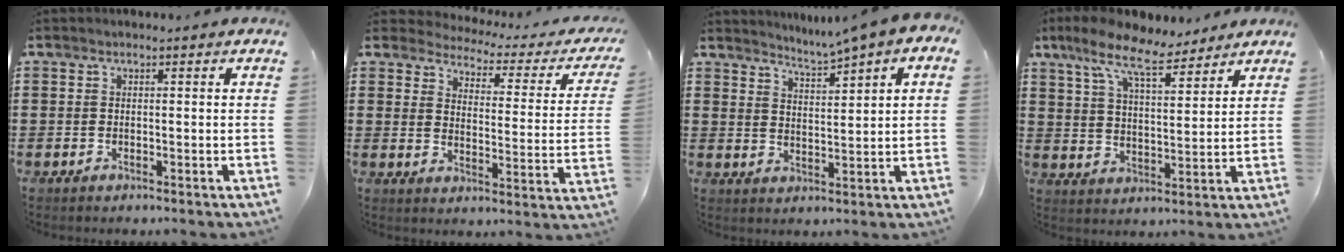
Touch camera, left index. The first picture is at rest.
{"total": 2.3, "force": [2.3, 0.4, 0.4], "torque": [-0.031, -0.023, 0.030]}
{"total": 2.4, "force": [2.3, -0.6, 0.7], "torque": [-0.028, -0.023, 0.031]}
{"total": 9.5, "force": [7.6, 2.2, 5.2], "torque": [-0.128, -0.023, 0.135]}